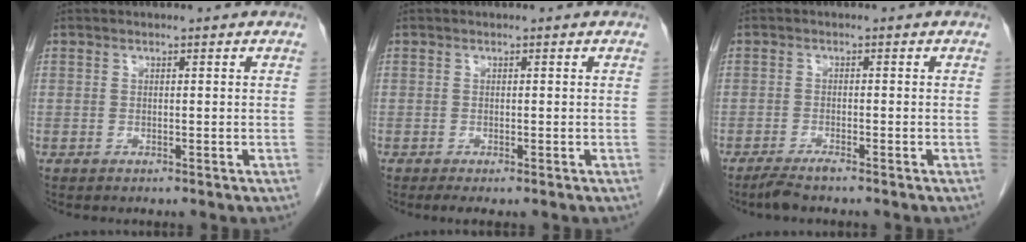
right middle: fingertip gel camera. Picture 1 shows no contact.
{"total": 1.5, "force": [-1.0, 0.3, 1.1], "torque": [-0.017, -0.006, -0.015]}
{"total": 2.4, "force": [-2.0, 0.0, 1.3], "torque": [-0.031, -0.007, -0.040]}